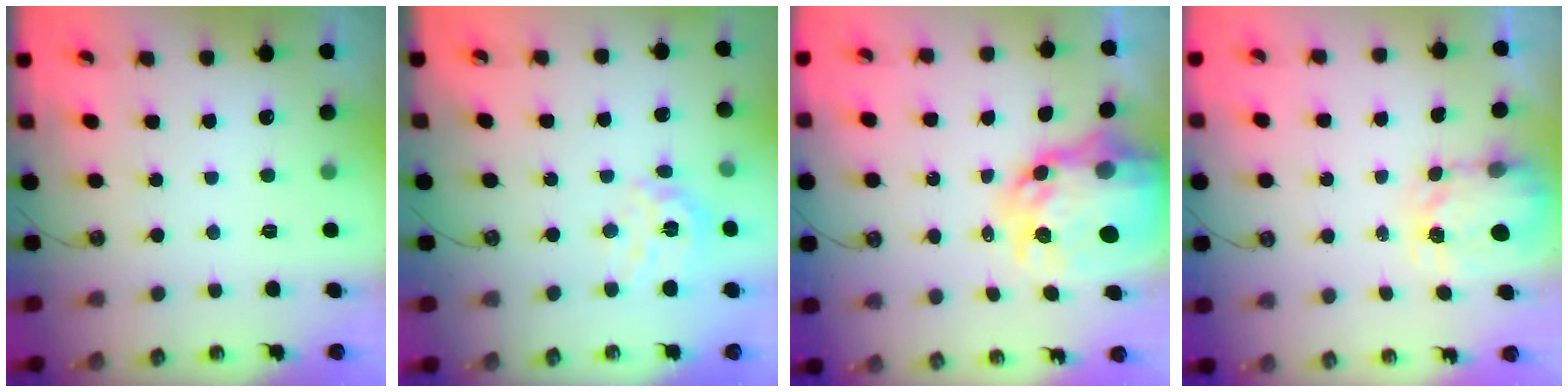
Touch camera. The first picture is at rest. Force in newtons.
{"total": 12.8, "press": 12.8, "slide": 1.1}
{"total": 14.4, "press": 14.3, "slide": 1.2}
{"total": 3.7, "press": 3.6, "slide": 0.5}